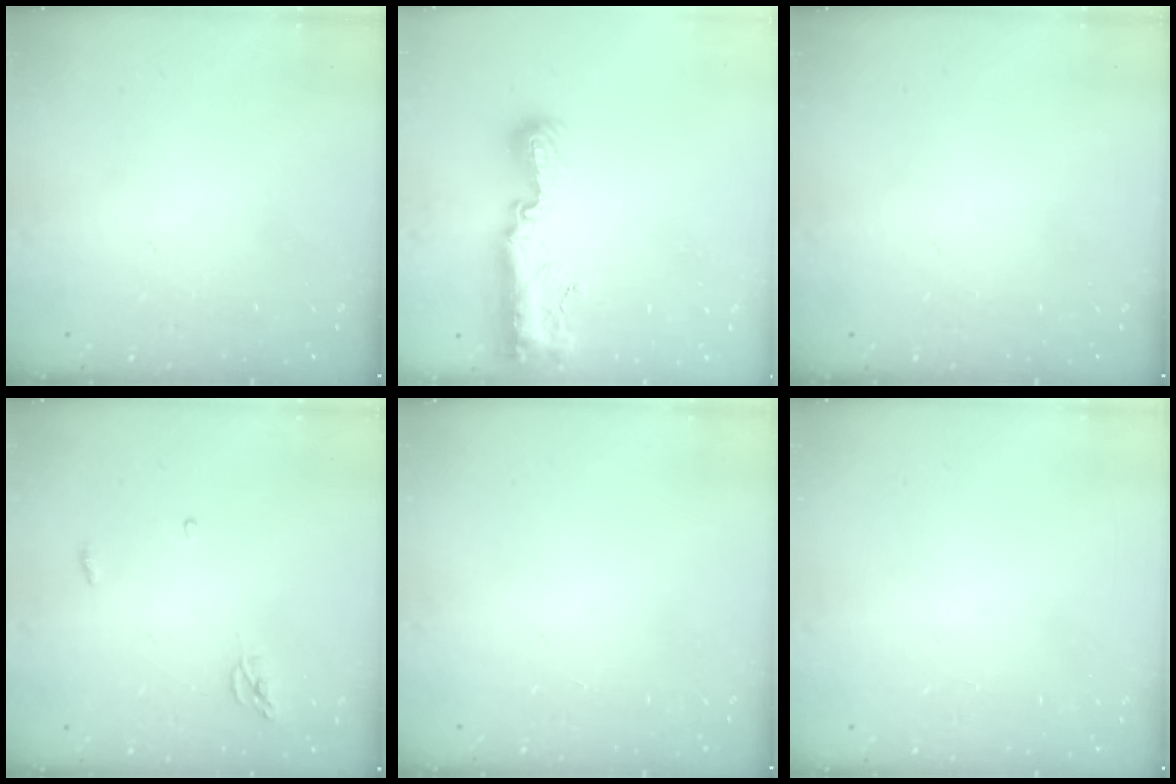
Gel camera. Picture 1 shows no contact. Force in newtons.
{"total": 11.5, "press": 11.4, "slide": 0.9}
{"total": 0.0}
{"total": 3.6, "press": 3.6, "slide": 0.3}
{"total": 0.0}
{"total": 0.9, "press": 0.9, "slide": 0.0}